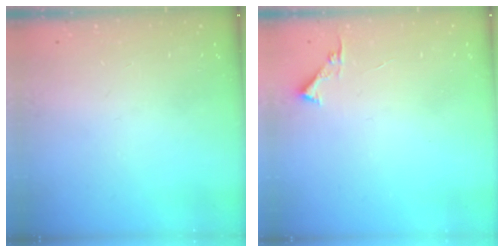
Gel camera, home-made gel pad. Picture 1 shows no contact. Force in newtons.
{"total": 3.4, "press": 3.4, "slide": 0.4}